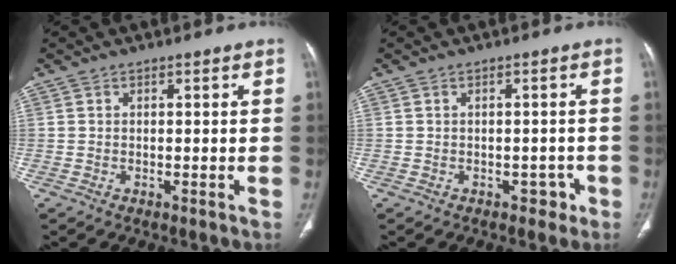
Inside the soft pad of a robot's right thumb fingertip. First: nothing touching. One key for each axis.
{"total": 2.3, "fx": -1.2, "fy": 1.8, "fz": 0.9, "tx": 0.006, "ty": 0.011, "tz": -0.012}